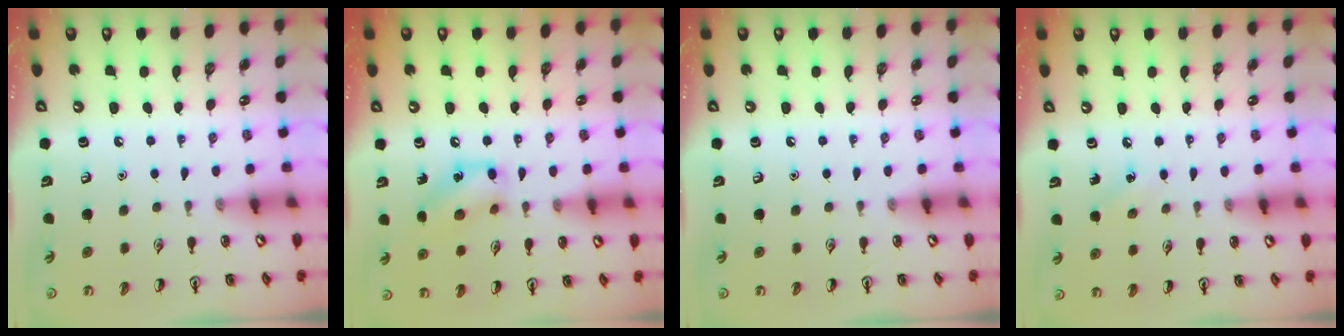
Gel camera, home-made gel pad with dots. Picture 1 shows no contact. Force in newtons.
{"total": 11.6, "press": 11.4, "slide": 1.9}
{"total": 0.0}
{"total": 4.8, "press": 4.5, "slide": 1.5}